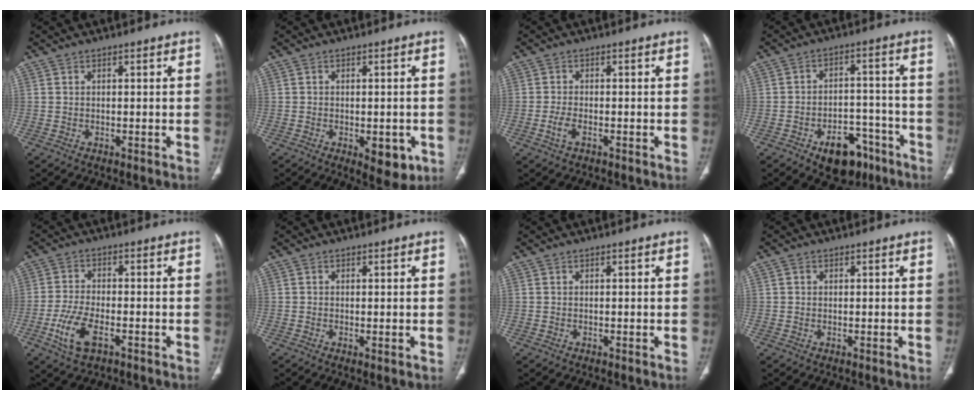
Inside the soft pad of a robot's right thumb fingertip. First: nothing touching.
{"total": 6.3, "force": [-2.1, 3.2, 4.9], "torque": [-0.043, -0.003, -0.018]}
{"total": 2.7, "force": [-1.2, 1.3, 2.0], "torque": [-0.049, 0.007, -0.024]}
{"total": 11.3, "force": [-6.8, 6.8, 5.9], "torque": [-0.048, 0.049, -0.092]}
{"total": 7.9, "force": [-3.3, 3.6, 6.1], "torque": [-0.135, 0.009, -0.062]}
{"total": 0.7, "force": [-0.1, 0.3, 0.6], "torque": [-0.014, -0.004, -0.002]}
{"total": 0.0}
{"total": 0.8, "force": [0.2, 0.7, 0.3], "torque": [0.000, 0.001, 0.004]}